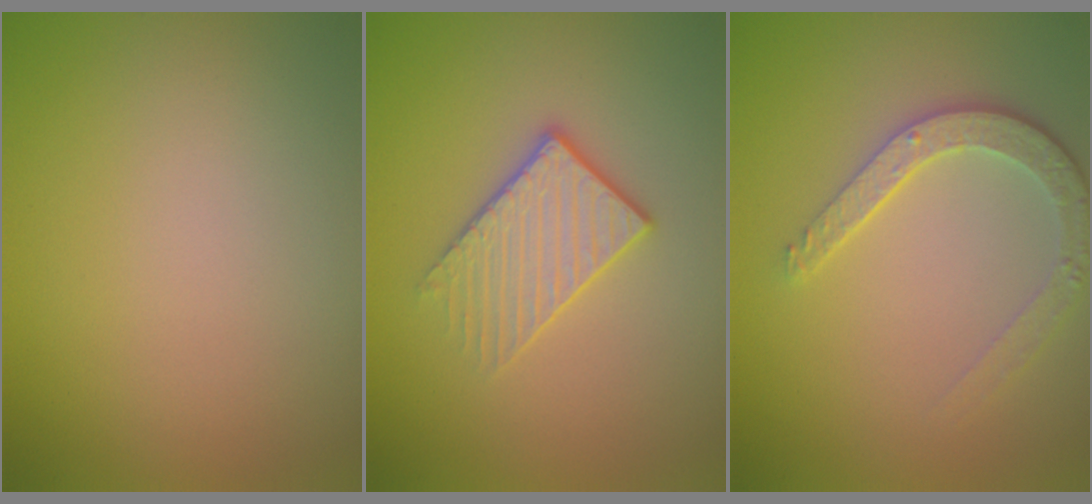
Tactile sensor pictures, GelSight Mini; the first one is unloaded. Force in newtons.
{"total": 3.1, "press": 2.8, "slide": 1.4}
{"total": 3.6, "press": 2.9, "slide": 2.1}